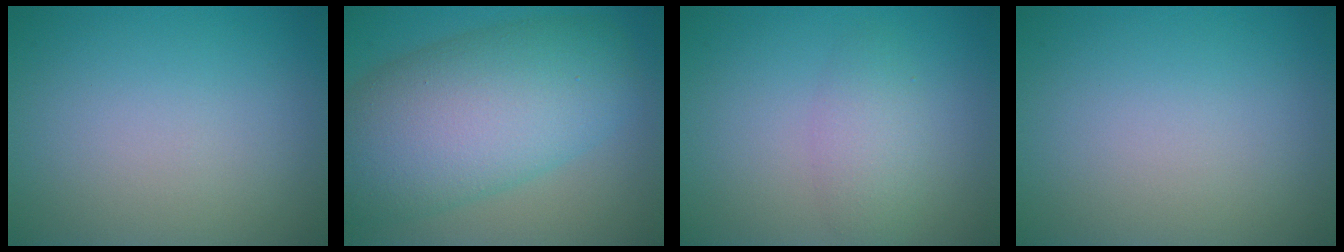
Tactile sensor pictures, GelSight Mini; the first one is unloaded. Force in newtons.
{"total": 11.1, "press": 11.1, "slide": 0.2}
{"total": 2.4, "press": 2.4, "slide": 0.0}
{"total": 0.0}